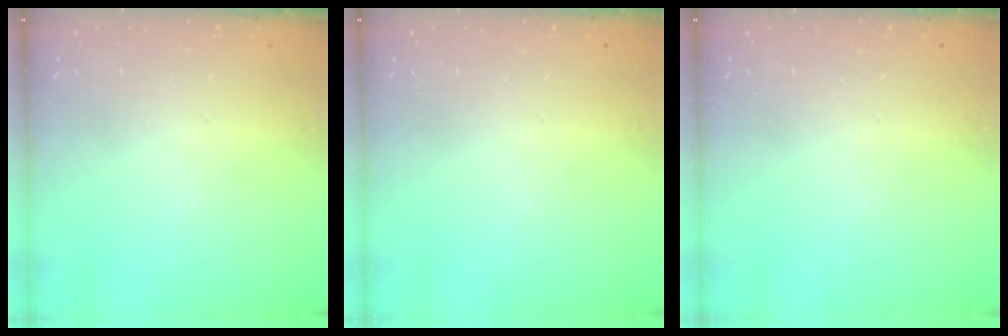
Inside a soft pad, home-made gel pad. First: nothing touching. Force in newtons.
{"total": 0.0}
{"total": 0.0}